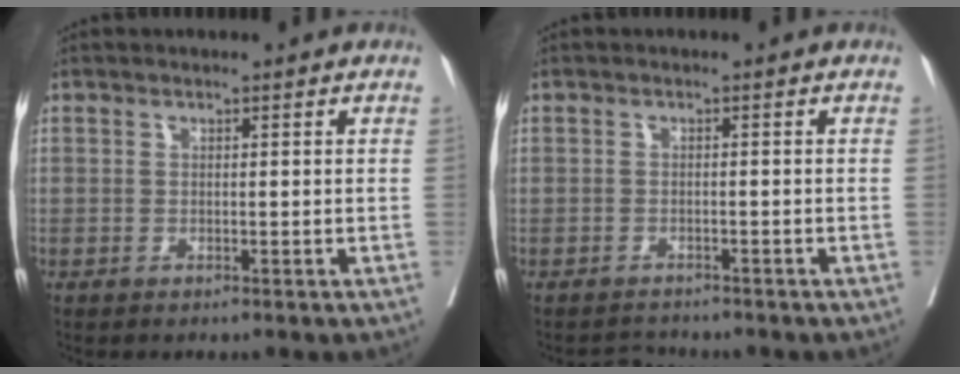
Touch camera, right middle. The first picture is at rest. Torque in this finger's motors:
{"motor_torque": [-1.23, 0.10, -0.33, -0.13]}